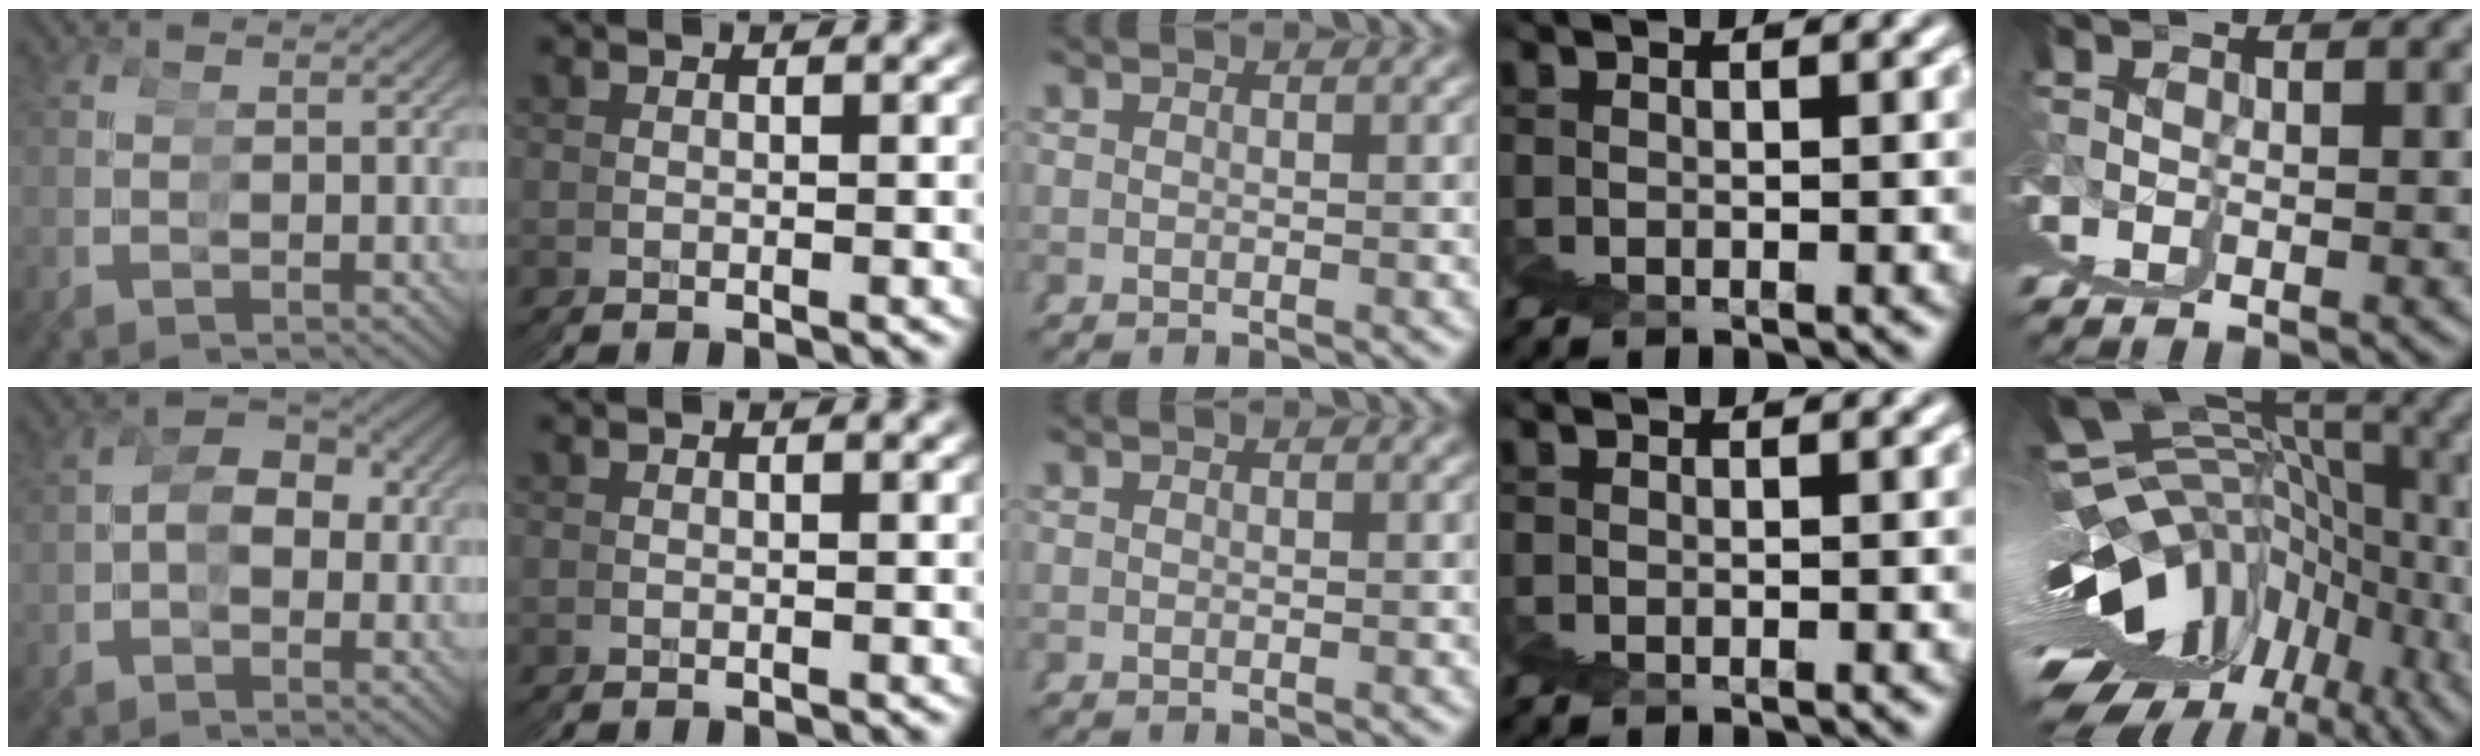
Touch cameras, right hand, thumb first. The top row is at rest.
{"thumb": {"total": 6.6, "force": [-0.1, 5.3, 3.9], "torque": [-0.065, 0.007, -0.009]}, "little": {"total": 17.4, "force": [1.2, 6.7, 16.0], "torque": [-0.188, 0.011, 0.040]}}